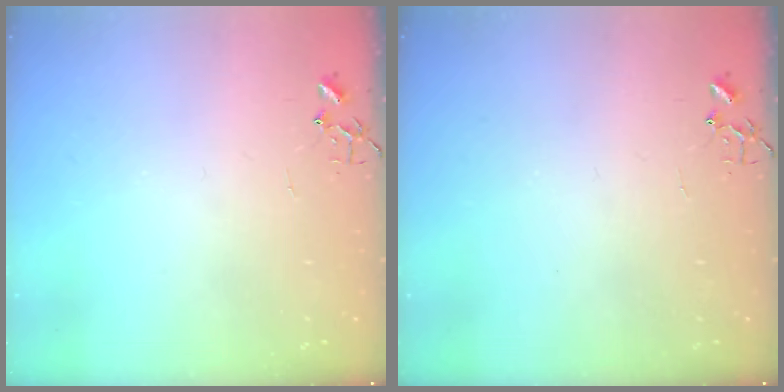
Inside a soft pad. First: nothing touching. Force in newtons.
{"total": 0.0}